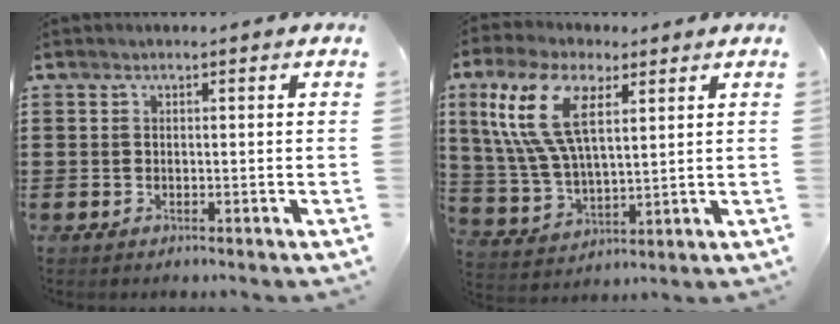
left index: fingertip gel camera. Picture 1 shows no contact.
{"total": 12.5, "force": [5.7, 5.6, 9.6], "torque": [-0.224, 0.002, 0.101]}